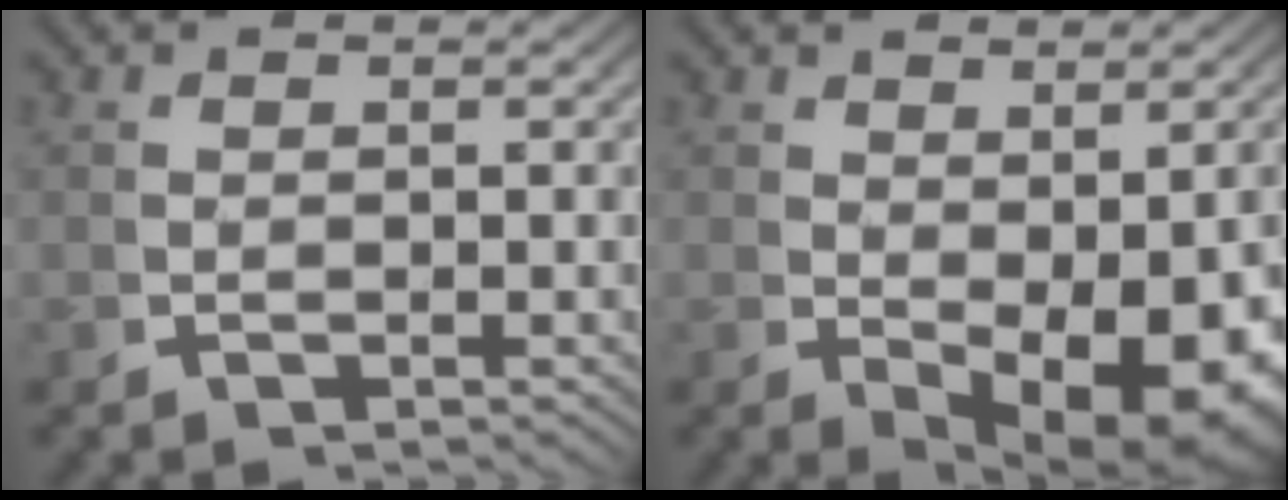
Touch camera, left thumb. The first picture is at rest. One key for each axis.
{"total": 8.0, "fx": -1.1, "fy": 4.7, "fz": 6.4, "tx": -0.108, "ty": -0.041, "tz": 0.014}